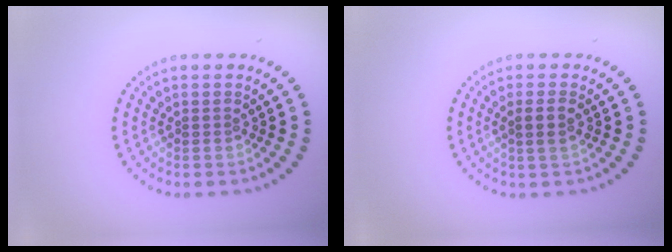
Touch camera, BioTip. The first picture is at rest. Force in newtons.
{"total": 1.5, "press": 1.2, "slide": 0.8}